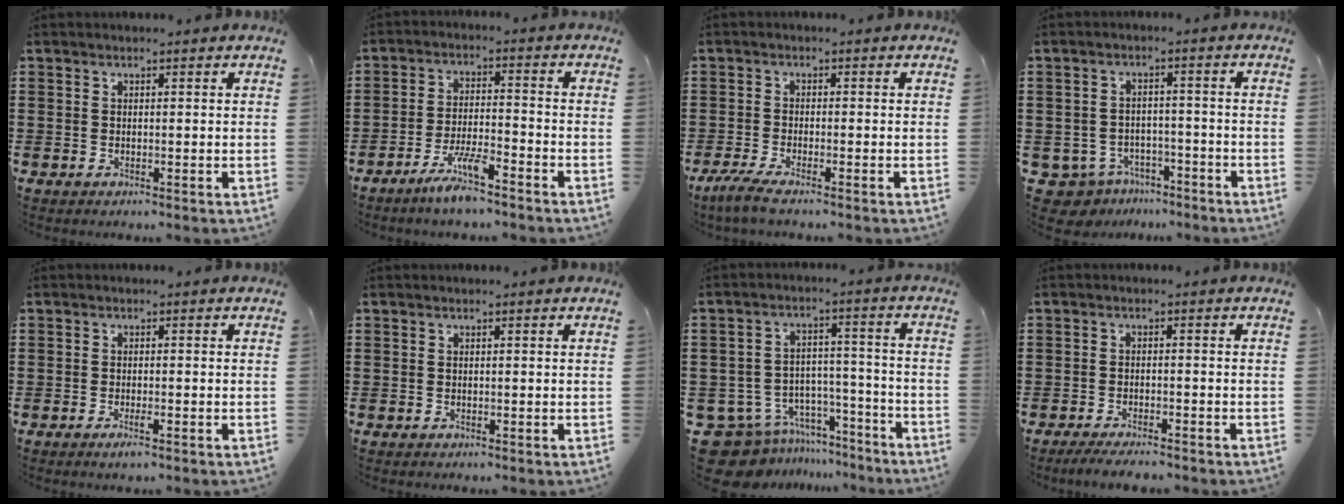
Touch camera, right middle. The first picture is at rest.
{"total": 6.0, "force": [-4.7, 0.6, 3.7], "torque": [-0.080, -0.007, -0.092]}
{"total": 2.8, "force": [-2.3, 0.0, 1.7], "torque": [-0.050, -0.013, -0.049]}
{"total": 4.0, "force": [-3.7, 1.5, 0.3], "torque": [-0.038, -0.002, -0.083]}
{"total": 1.3, "force": [-0.8, 0.1, 1.0], "torque": [-0.018, -0.003, -0.014]}
{"total": 0.0}
{"total": 10.0, "force": [-8.5, 5.0, 1.8], "torque": [-0.059, 0.033, -0.163]}
{"total": 2.5, "force": [-2.4, 0.0, 0.7], "torque": [-0.014, -0.002, -0.048]}